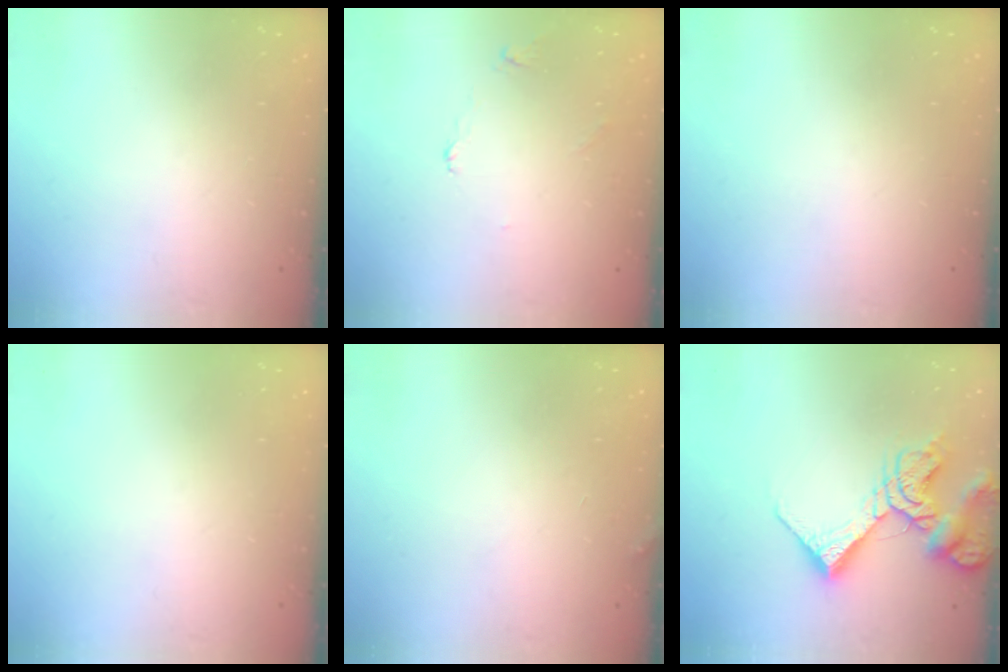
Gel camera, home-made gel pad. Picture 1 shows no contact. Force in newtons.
{"total": 1.9, "press": 1.8, "slide": 0.3}
{"total": 0.0}
{"total": 0.0}
{"total": 2.0, "press": 2.0, "slide": 0.2}
{"total": 13.8, "press": 13.7, "slide": 1.7}